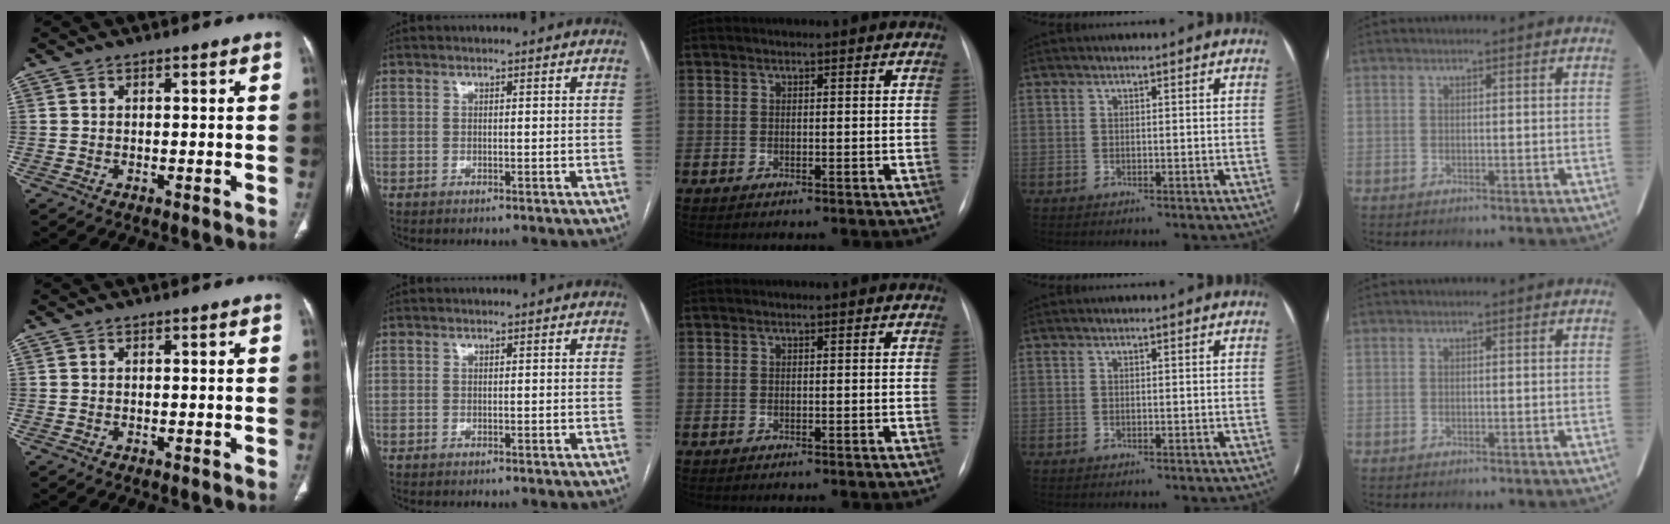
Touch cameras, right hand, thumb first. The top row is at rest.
{}